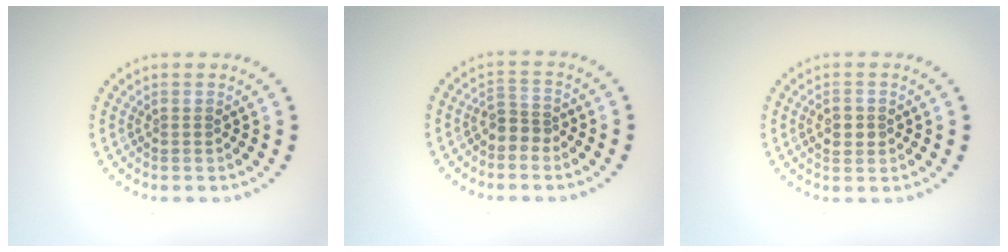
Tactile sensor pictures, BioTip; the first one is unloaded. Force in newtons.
{"total": 1.9, "press": 1.6, "slide": 1.0}
{"total": 2.3, "press": 2.3, "slide": 0.1}